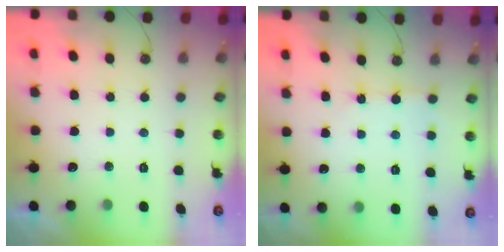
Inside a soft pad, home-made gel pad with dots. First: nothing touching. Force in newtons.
{"total": 3.6, "press": 3.5, "slide": 0.5}